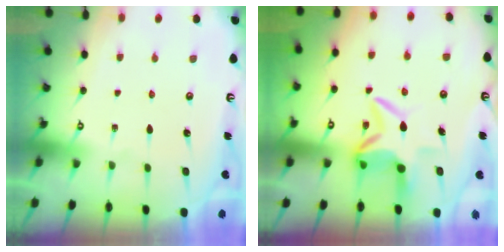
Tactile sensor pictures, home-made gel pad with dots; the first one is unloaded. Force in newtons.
{"total": 6.3, "press": 6.2, "slide": 1.2}